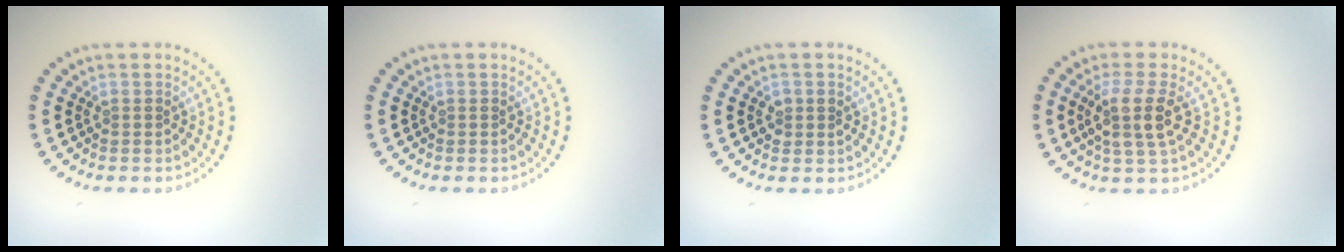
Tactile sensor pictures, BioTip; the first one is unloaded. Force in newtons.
{"total": 0.0}
{"total": 1.3, "press": 1.3, "slide": 0.1}
{"total": 3.3, "press": 2.8, "slide": 1.8}